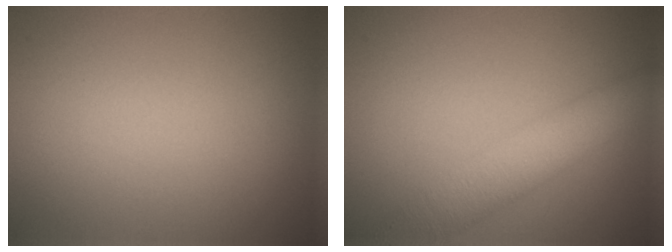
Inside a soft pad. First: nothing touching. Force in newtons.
{"total": 5.9, "press": 5.9, "slide": 0.2}